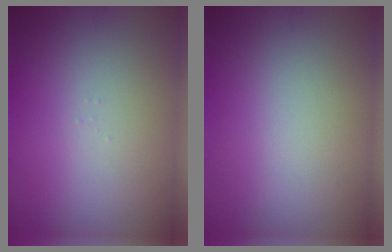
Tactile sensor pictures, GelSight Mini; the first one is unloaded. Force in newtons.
{"total": 0.0}